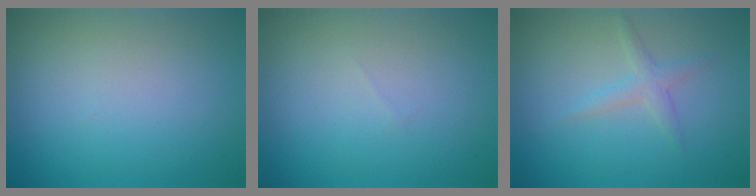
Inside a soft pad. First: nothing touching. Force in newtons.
{"total": 0.0}
{"total": 1.6, "press": 1.6, "slide": 0.1}